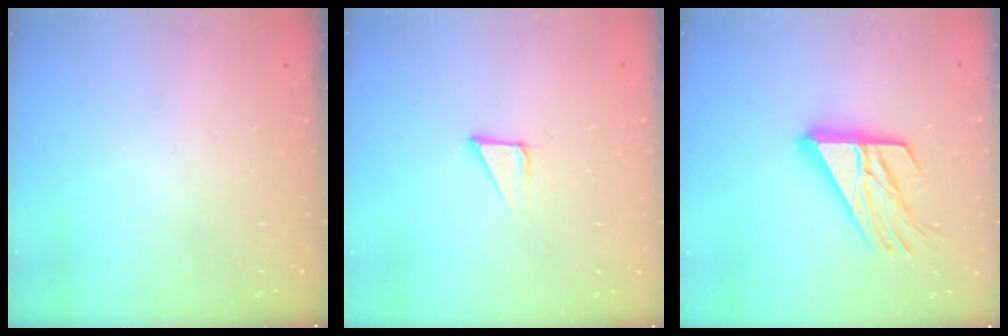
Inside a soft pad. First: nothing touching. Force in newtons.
{"total": 3.3, "press": 3.3, "slide": 0.1}
{"total": 17.2, "press": 17.1, "slide": 1.8}